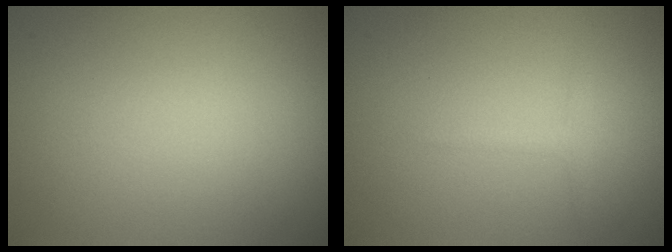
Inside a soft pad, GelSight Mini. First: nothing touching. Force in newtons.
{"total": 1.3, "press": 1.3, "slide": 0.0}